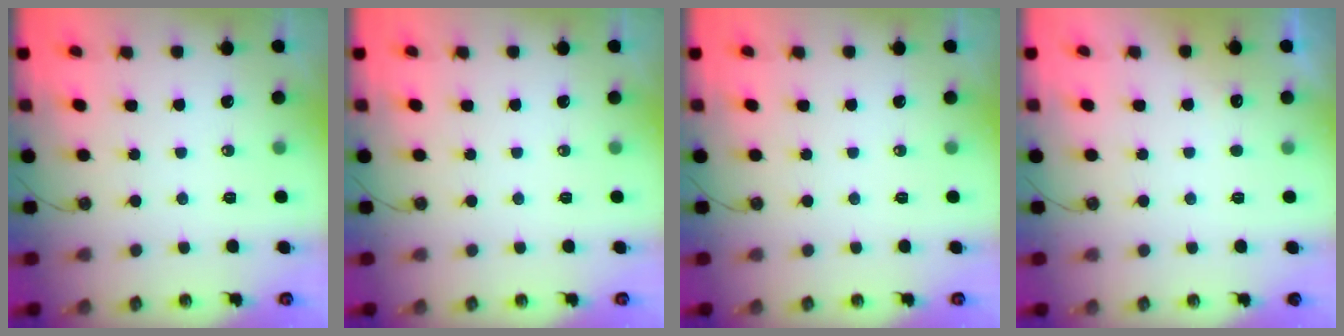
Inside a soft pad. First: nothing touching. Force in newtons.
{"total": 0.0}
{"total": 0.0}
{"total": 2.6, "press": 2.4, "slide": 0.9}